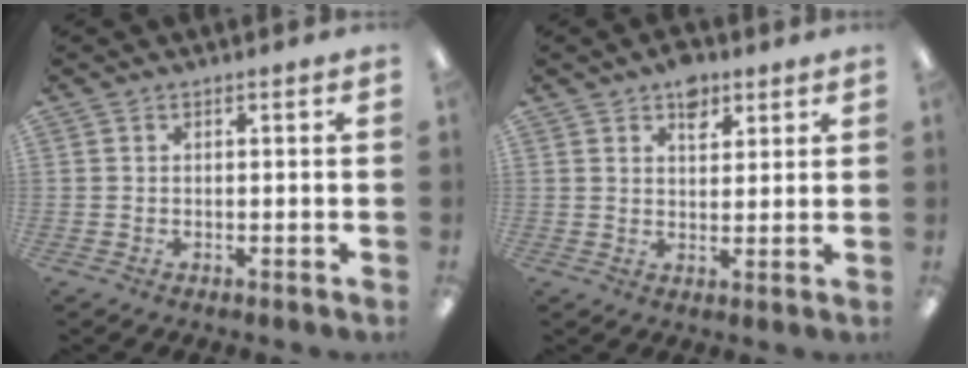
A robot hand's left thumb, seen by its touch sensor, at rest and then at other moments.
{"total": 6.3, "force": [4.0, 3.6, 3.2], "torque": [-0.032, -0.015, 0.067]}